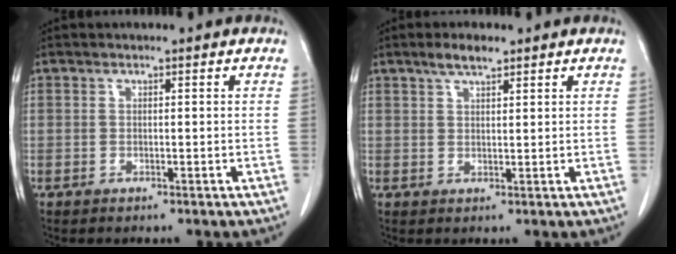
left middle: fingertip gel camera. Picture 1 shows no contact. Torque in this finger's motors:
{"motor_torque": [0.51, -0.43, 0.01, 0.02]}